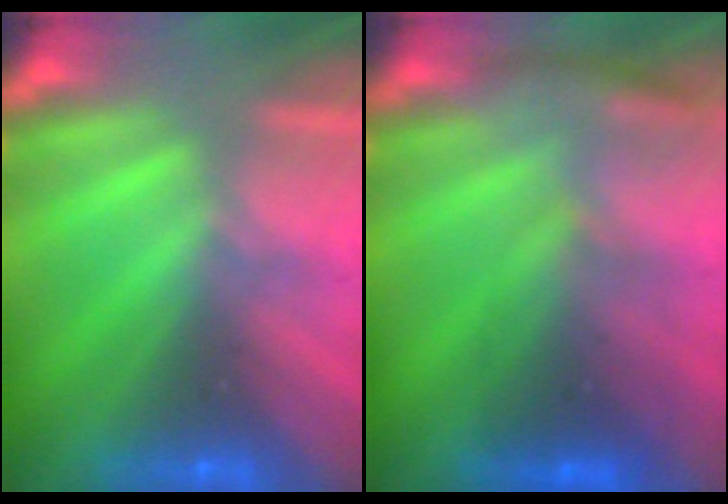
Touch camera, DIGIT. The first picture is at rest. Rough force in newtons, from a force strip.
{"total": 2.7}